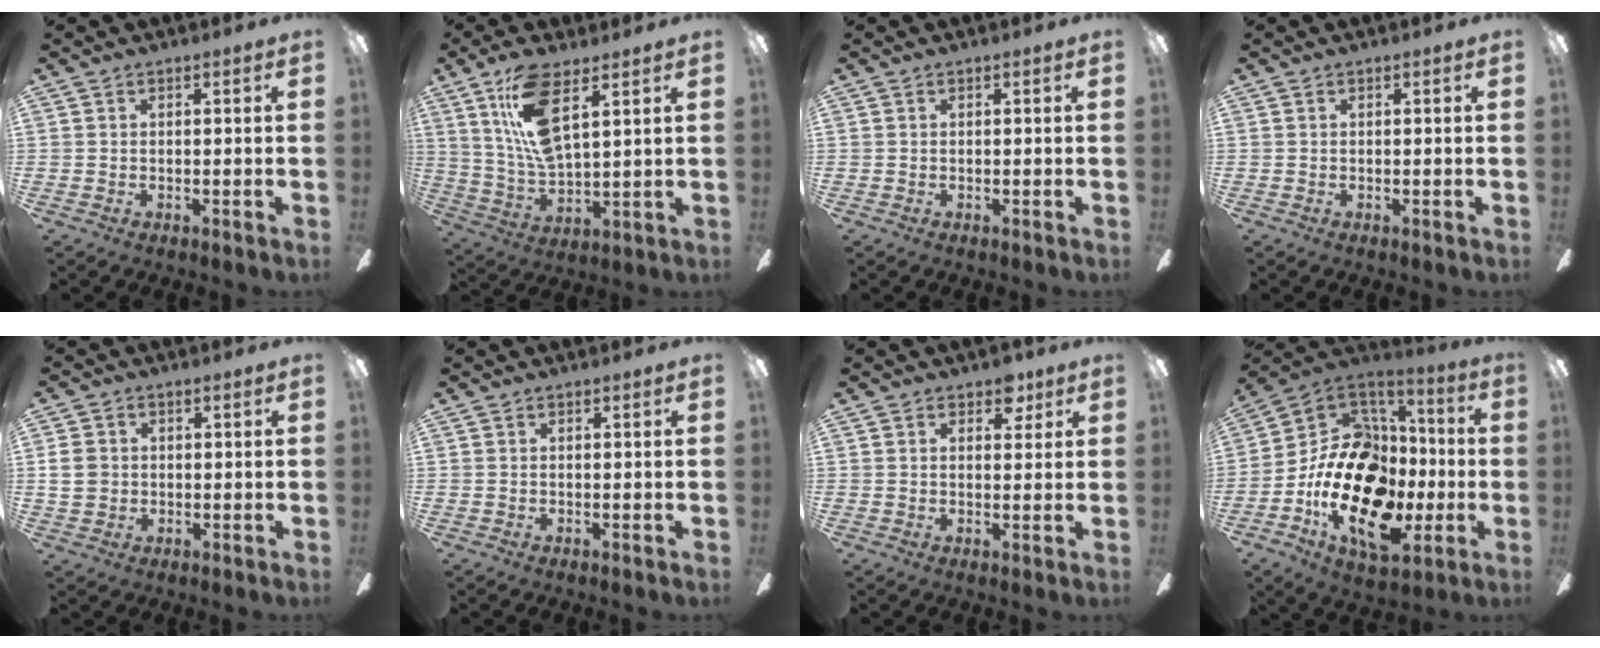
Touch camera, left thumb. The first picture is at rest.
{"total": 14.0, "force": [7.5, 5.2, 10.6], "torque": [-0.213, -0.023, 0.132]}
{"total": 0.0}
{"total": 0.0}
{"total": 5.1, "force": [0.1, 4.5, 2.4], "torque": [-0.040, 0.003, 0.000]}
{"total": 0.0}
{"total": 4.2, "force": [2.5, 2.5, 2.4], "torque": [-0.021, -0.004, 0.039]}
{"total": 25.7, "force": [-6.0, 16.3, 18.9], "torque": [-0.365, 0.029, -0.091]}